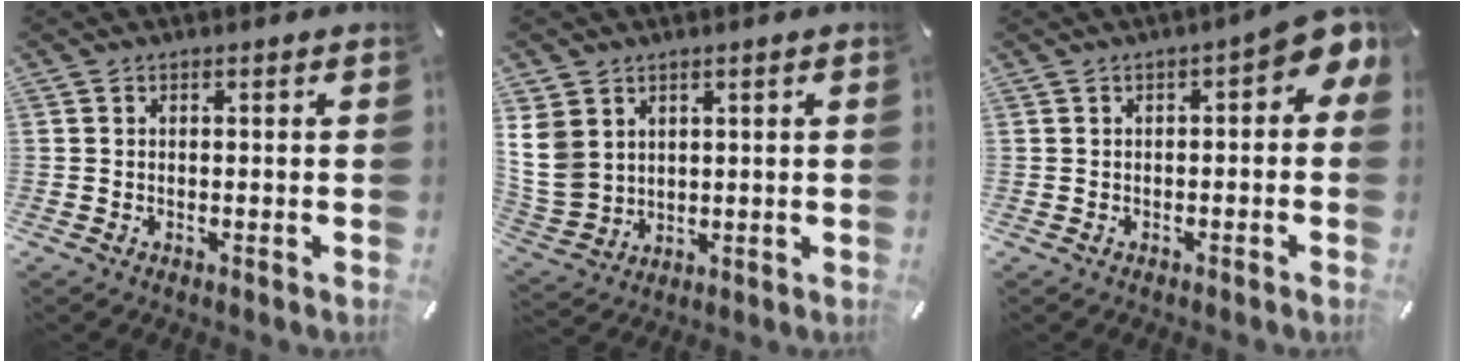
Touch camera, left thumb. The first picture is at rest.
{"total": 8.8, "force": [3.1, 7.6, 3.2], "torque": [-0.116, -0.011, 0.061]}
{"total": 4.3, "force": [0.5, 2.4, 3.5], "torque": [-0.051, 0.000, 0.003]}